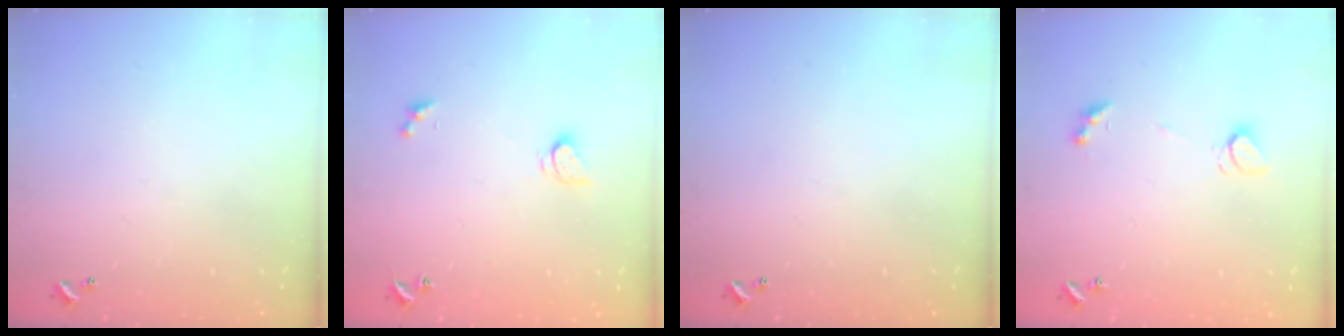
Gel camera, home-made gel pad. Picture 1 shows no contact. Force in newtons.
{"total": 2.9, "press": 2.9, "slide": 0.5}
{"total": 0.0}
{"total": 2.4, "press": 2.3, "slide": 0.6}